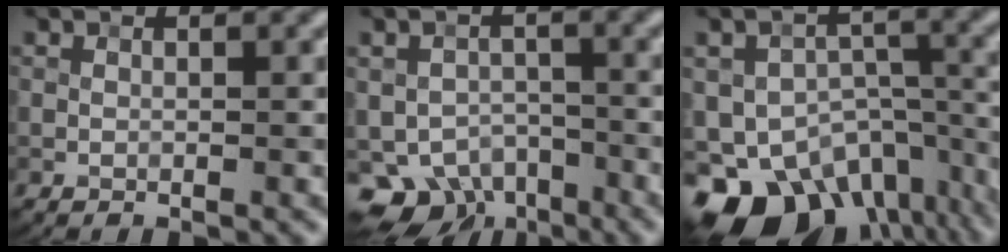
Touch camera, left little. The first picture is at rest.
{"total": 6.2, "force": [-4.1, 3.7, 2.8], "torque": [-0.034, -0.015, -0.066]}
{"total": 16.0, "force": [-10.0, 9.6, 7.9], "torque": [-0.156, -0.041, -0.122]}